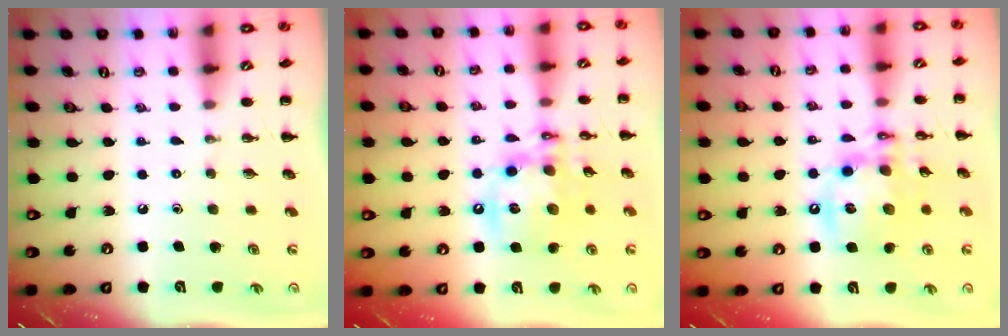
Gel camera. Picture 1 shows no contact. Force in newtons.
{"total": 14.4, "press": 14.1, "slide": 3.0}
{"total": 14.4, "press": 14.1, "slide": 3.0}